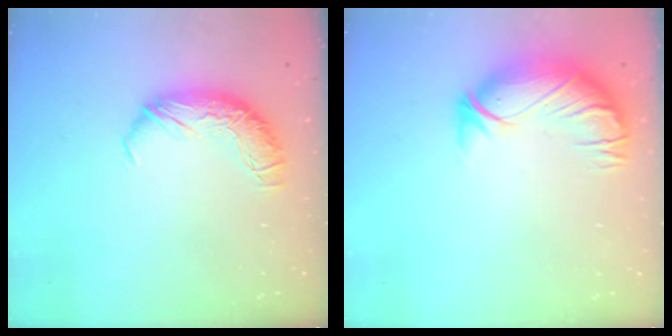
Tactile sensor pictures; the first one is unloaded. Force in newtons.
{"total": 3.0, "press": 0.5, "slide": 2.9}